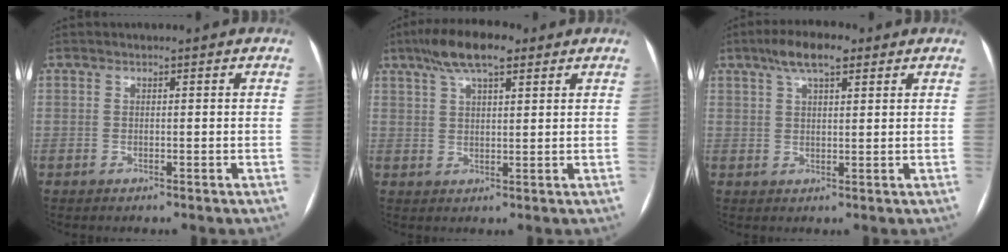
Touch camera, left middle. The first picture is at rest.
{"total": 8.6, "force": [5.5, 2.4, 6.1], "torque": [-0.115, 0.023, 0.092]}
{"total": 6.4, "force": [4.0, 2.0, 4.6], "torque": [-0.089, 0.020, 0.067]}